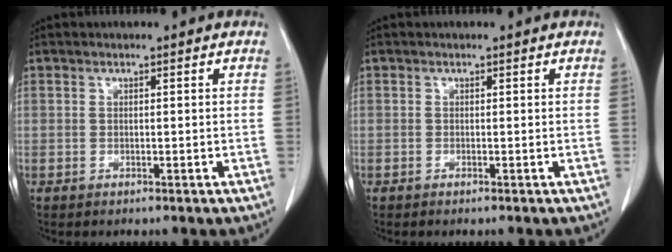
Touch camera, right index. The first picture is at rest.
{"total": 0.0}